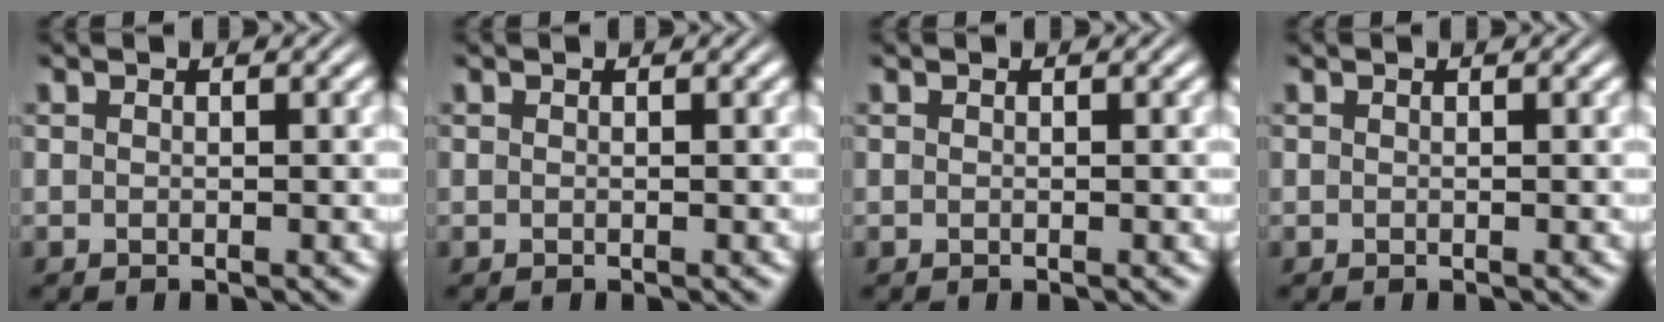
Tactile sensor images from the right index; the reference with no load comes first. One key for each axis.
{"total": 0.0}
{"total": 0.0}
{"total": 0.0}